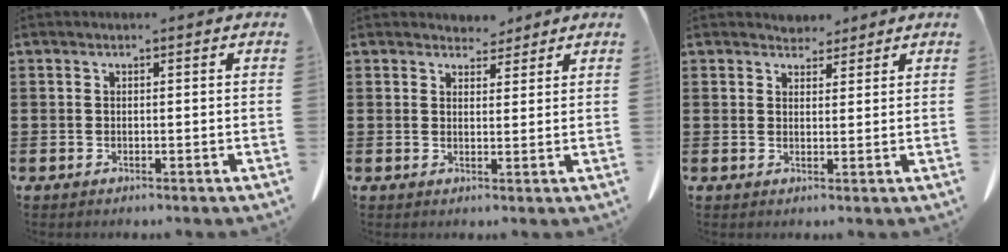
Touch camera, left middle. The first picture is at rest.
{"total": 3.2, "force": [3.0, 1.1, 0.2], "torque": [-0.004, -0.009, 0.058]}
{"total": 2.6, "force": [2.5, 0.8, 0.0], "torque": [-0.008, -0.002, 0.048]}